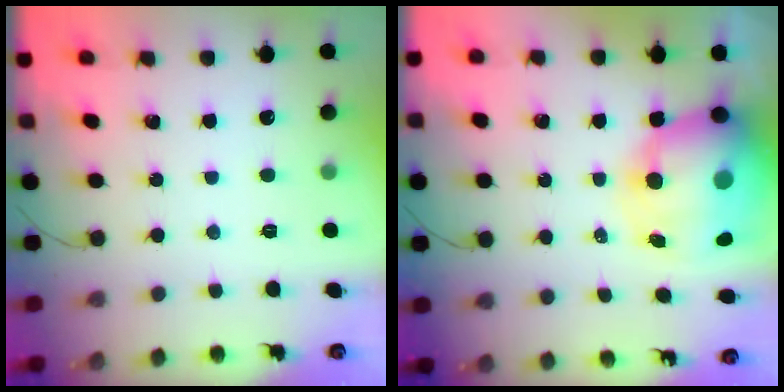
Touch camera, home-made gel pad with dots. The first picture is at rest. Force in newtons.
{"total": 18.4, "press": 17.9, "slide": 4.4}